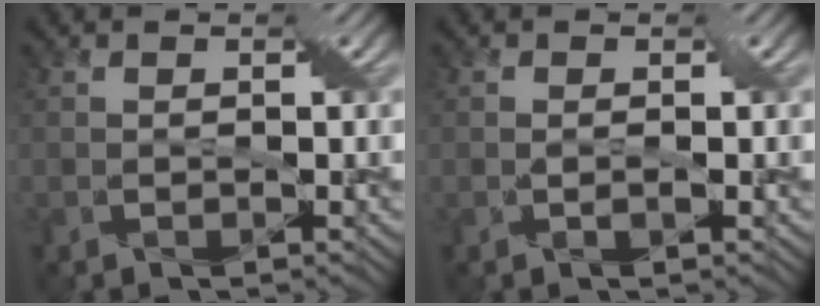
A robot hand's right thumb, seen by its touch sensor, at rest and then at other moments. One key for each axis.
{"total": 1.0, "fx": -0.3, "fy": 0.3, "fz": 1.0, "tx": -0.016, "ty": 0.000, "tz": -0.005}